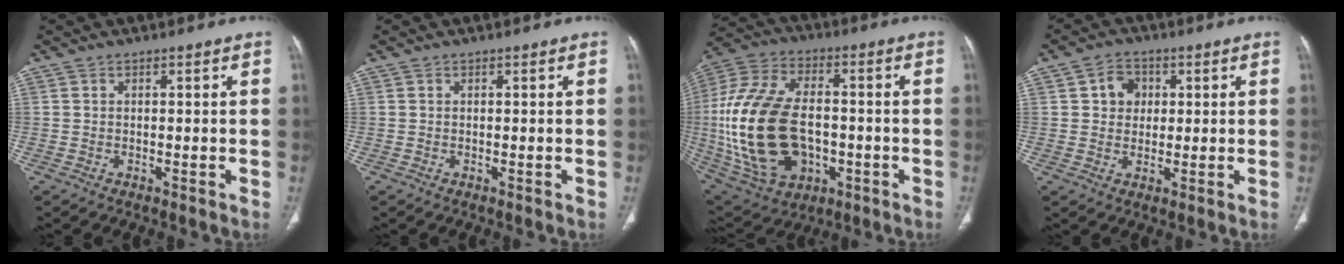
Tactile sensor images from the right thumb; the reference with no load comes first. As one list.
[{"total": 0.0}, {"total": 25.6, "force": [-2.7, 16.3, 19.6], "torque": [-0.410, 0.006, -0.028]}, {"total": 5.2, "force": [1.3, 4.4, 2.5], "torque": [-0.013, 0.001, 0.018]}]